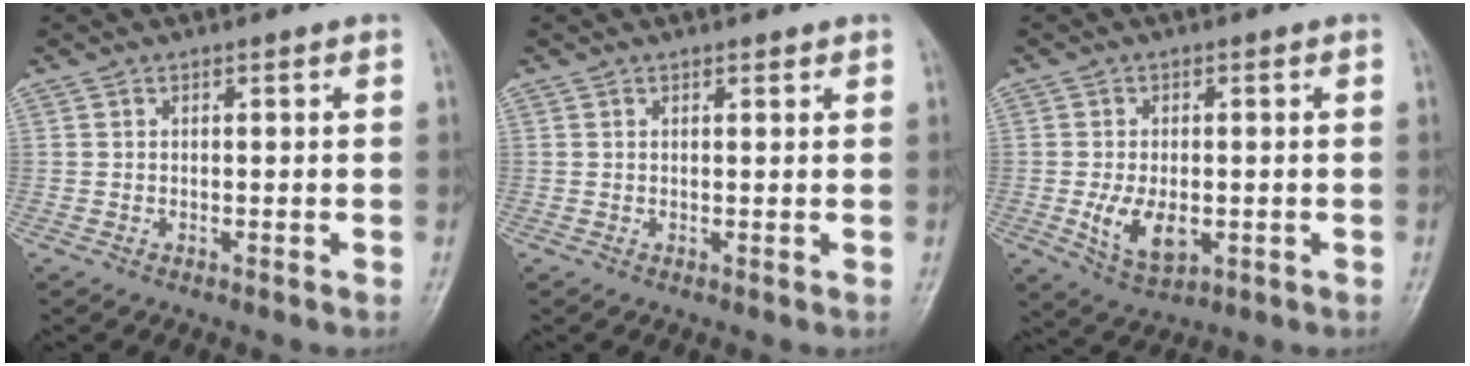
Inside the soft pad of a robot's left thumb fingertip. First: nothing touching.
{"total": 1.1, "force": [0.9, 0.5, 0.4], "torque": [-0.004, -0.006, 0.012]}
{"total": 7.4, "force": [-1.2, 4.4, 5.8], "torque": [-0.097, -0.013, -0.011]}